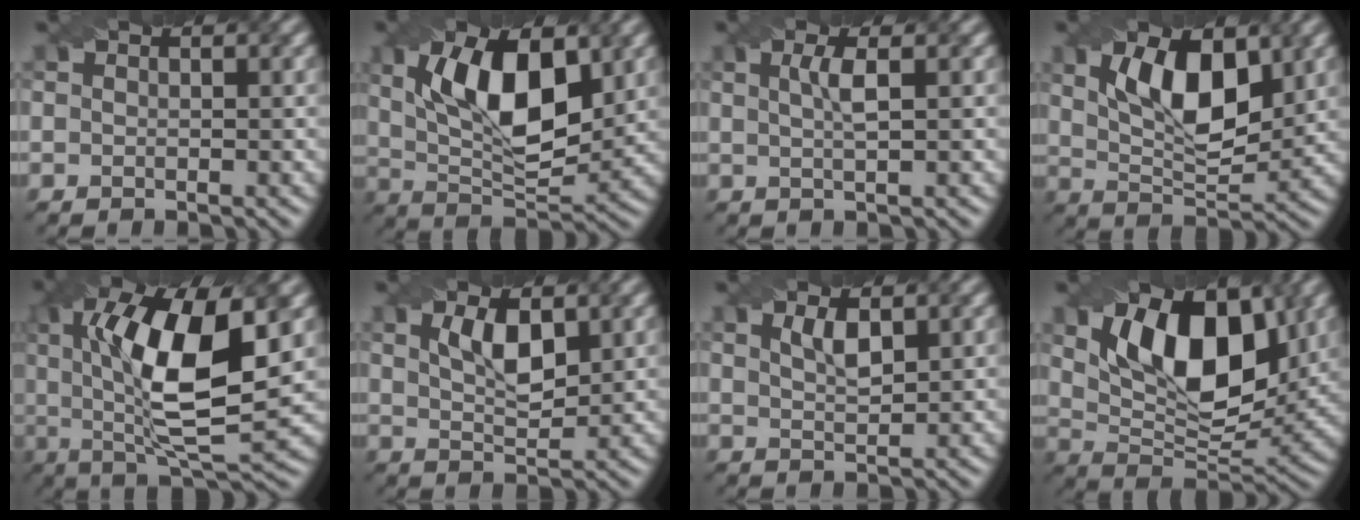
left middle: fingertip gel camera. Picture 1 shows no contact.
{"total": 10.5, "force": [2.8, 4.6, 9.0], "torque": [-0.149, 0.007, 0.043]}
{"total": 2.2, "force": [0.5, 0.5, 2.0], "torque": [-0.036, 0.004, 0.006]}
{"total": 8.0, "force": [2.6, 3.6, 6.6], "torque": [-0.115, 0.004, 0.046]}
{"total": 13.0, "force": [2.3, 4.4, 12.1], "torque": [-0.205, 0.003, 0.039]}
{"total": 4.0, "force": [1.7, 1.6, 3.2], "torque": [-0.064, 0.000, 0.033]}
{"total": 2.2, "force": [1.2, 0.7, 1.7], "torque": [-0.033, -0.001, 0.025]}
{"total": 11.4, "force": [3.9, 5.8, 9.0], "torque": [-0.144, -0.002, 0.064]}